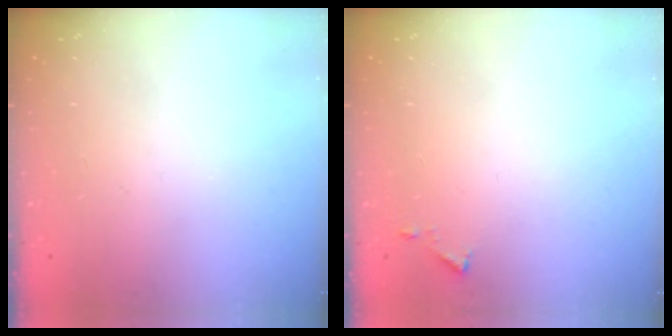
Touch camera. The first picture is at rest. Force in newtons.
{"total": 5.3, "press": 5.2, "slide": 0.5}